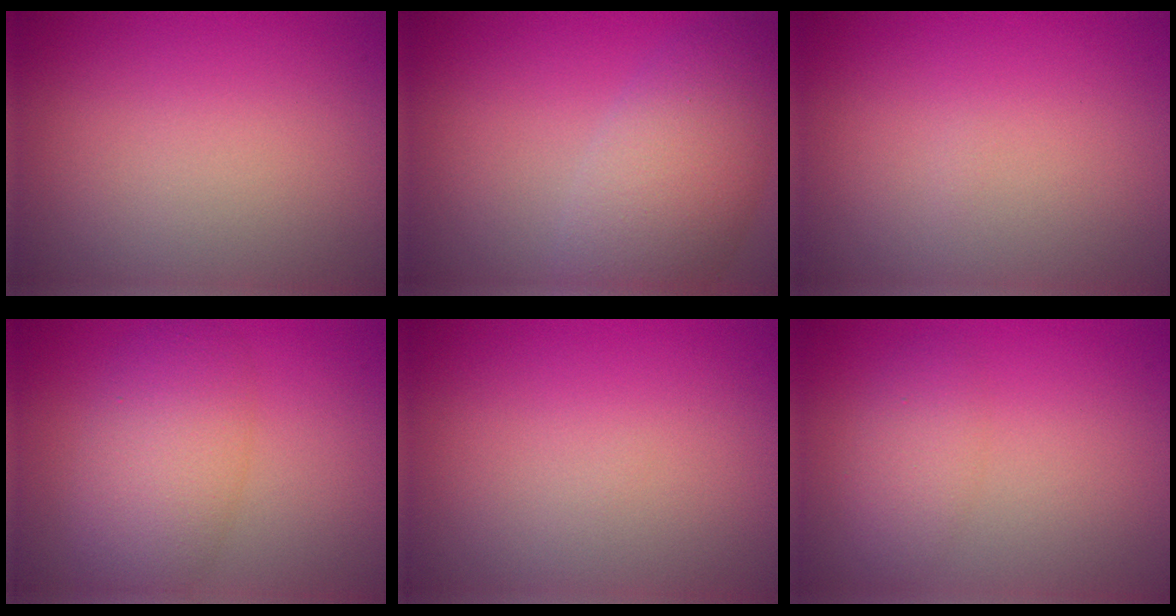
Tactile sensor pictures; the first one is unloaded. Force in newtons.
{"total": 6.3, "press": 6.3, "slide": 0.1}
{"total": 0.0}
{"total": 5.6, "press": 5.6, "slide": 0.1}
{"total": 0.0}
{"total": 2.2, "press": 2.2, "slide": 0.1}